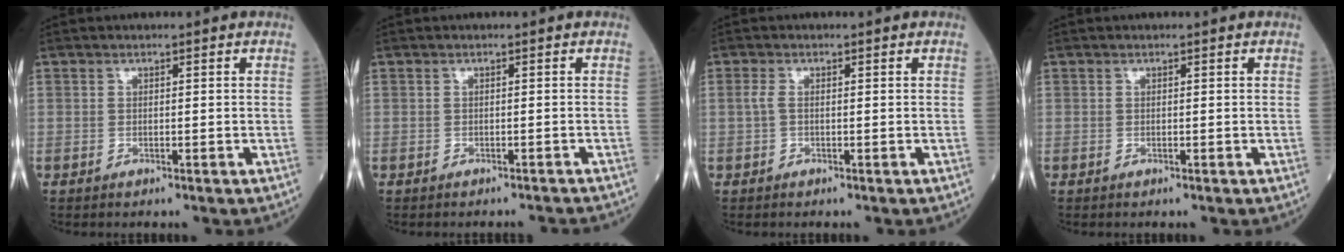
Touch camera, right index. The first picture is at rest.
{"total": 2.8, "force": [-2.8, 0.0, 0.3], "torque": [-0.003, -0.011, -0.030]}
{"total": 1.1, "force": [0.0, 0.5, 1.0], "torque": [-0.024, 0.003, -0.002]}
{"total": 0.0}